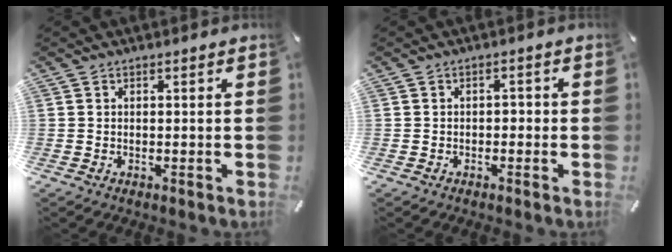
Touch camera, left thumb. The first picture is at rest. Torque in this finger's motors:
{"motor_torque": [0.01, 0.01, -0.05, 0.11, 0.00]}